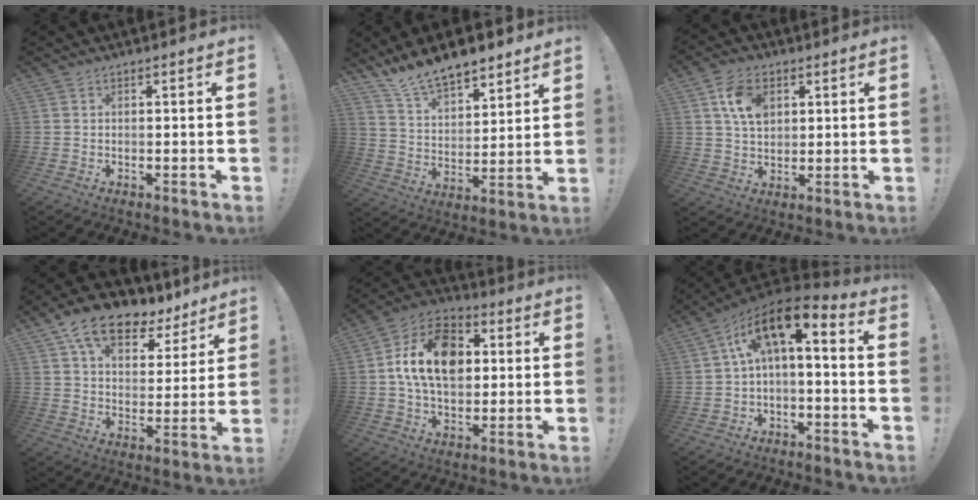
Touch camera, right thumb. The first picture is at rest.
{"total": 11.6, "force": [10.5, 3.5, 3.6], "torque": [-0.083, -0.080, 0.196]}
{"total": 10.3, "force": [4.0, 7.1, 6.2], "torque": [-0.099, 0.003, 0.078]}
{"total": 14.1, "force": [9.6, 7.7, 6.9], "torque": [-0.117, -0.058, 0.175]}
{"total": 17.5, "force": [3.0, 12.4, 12.0], "torque": [-0.194, 0.006, 0.058]}
{"total": 10.0, "force": [3.4, 3.6, 8.7], "torque": [-0.147, -0.019, 0.059]}